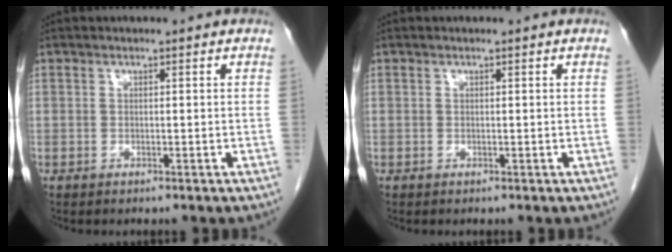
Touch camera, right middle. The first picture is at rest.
{"total": 0.0}